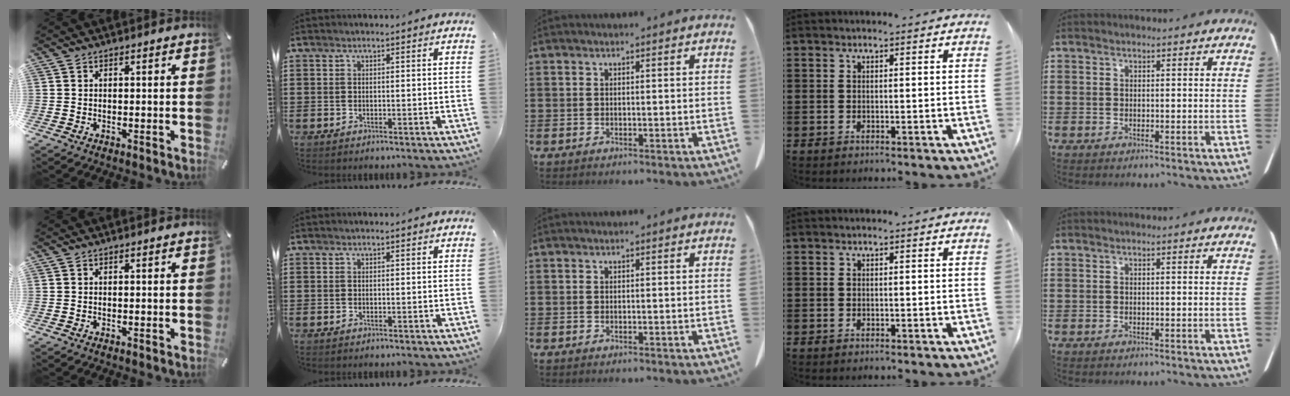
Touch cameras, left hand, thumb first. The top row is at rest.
{}